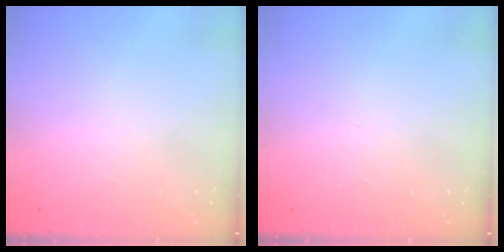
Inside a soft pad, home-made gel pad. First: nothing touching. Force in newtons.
{"total": 0.0}